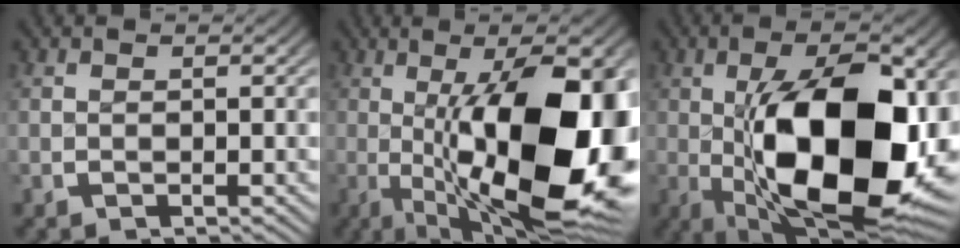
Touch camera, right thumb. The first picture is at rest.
{"total": 23.8, "force": [-2.9, 11.5, 20.6], "torque": [-0.312, -0.035, -0.019]}
{"total": 23.8, "force": [-3.4, 12.9, 19.7], "torque": [-0.332, -0.055, -0.026]}